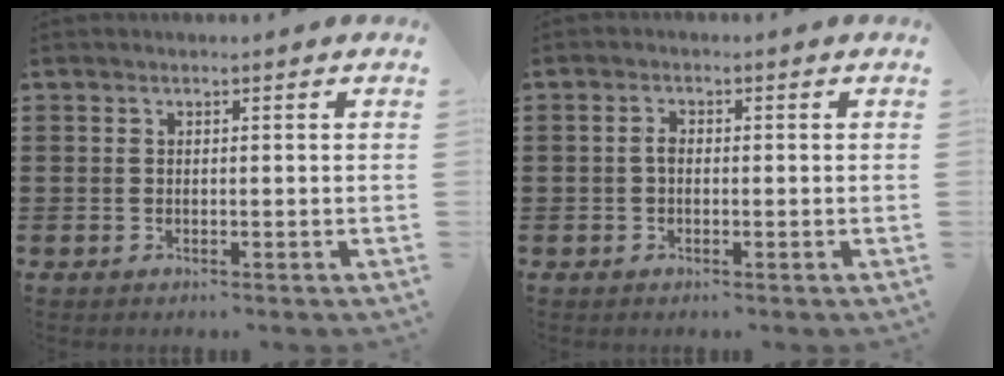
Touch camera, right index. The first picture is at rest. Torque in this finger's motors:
{"motor_torque": [0.43, -0.35, 0.10, 0.06]}